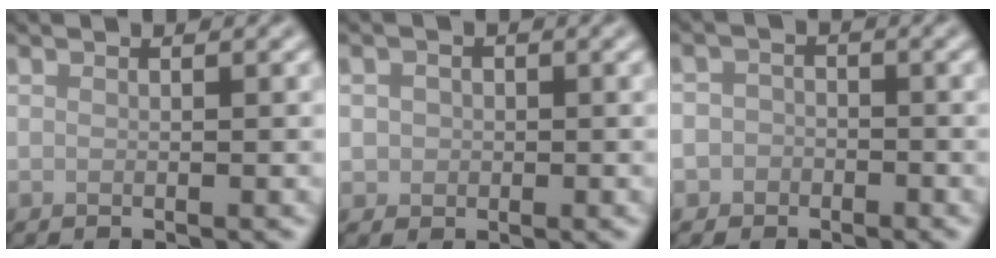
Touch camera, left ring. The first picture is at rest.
{"total": 1.6, "force": [0.0, 1.5, 0.6], "torque": [-0.003, -0.006, 0.002]}
{"total": 2.8, "force": [-1.3, 2.4, 0.4], "torque": [0.026, 0.003, -0.034]}